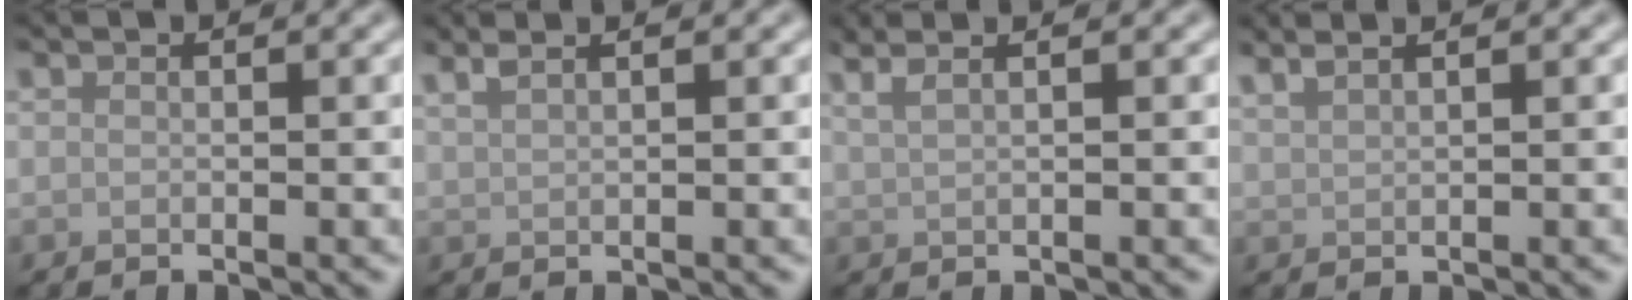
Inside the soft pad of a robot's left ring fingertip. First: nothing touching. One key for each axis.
{"total": 2.3, "fx": 1.7, "fy": 0.7, "fz": 1.2, "tx": -0.012, "ty": 0.008, "tz": 0.018}
{"total": 3.8, "fx": 2.5, "fy": 1.7, "fz": 2.4, "tx": -0.023, "ty": 0.022, "tz": 0.013}
{"total": 2.7, "fx": 2.2, "fy": 0.8, "fz": 1.4, "tx": -0.012, "ty": 0.013, "tz": 0.020}